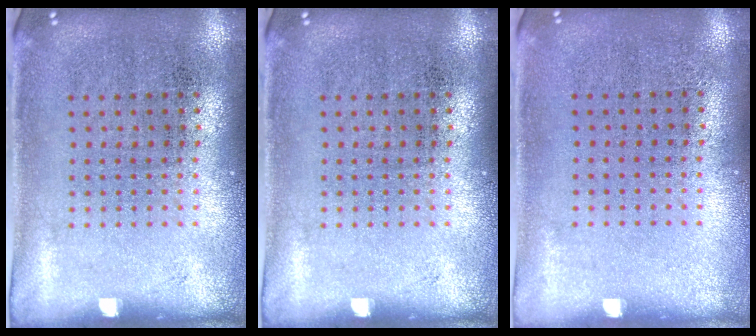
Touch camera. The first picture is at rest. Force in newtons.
{"total": 0.0}
{"total": 0.0}